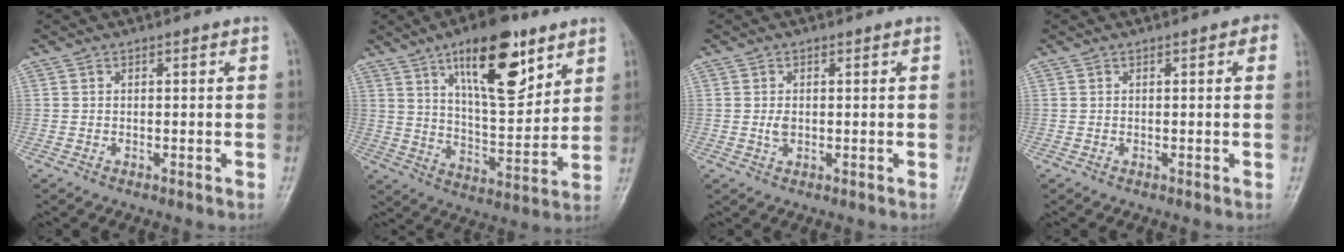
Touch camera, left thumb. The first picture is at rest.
{"total": 18.0, "force": [10.2, 6.8, 13.2], "torque": [-0.169, -0.057, 0.170]}
{"total": 1.9, "force": [0.1, 1.2, 1.4], "torque": [-0.024, -0.002, 0.002]}
{"total": 2.0, "force": [0.7, 0.8, 1.7], "torque": [-0.014, 0.002, 0.003]}